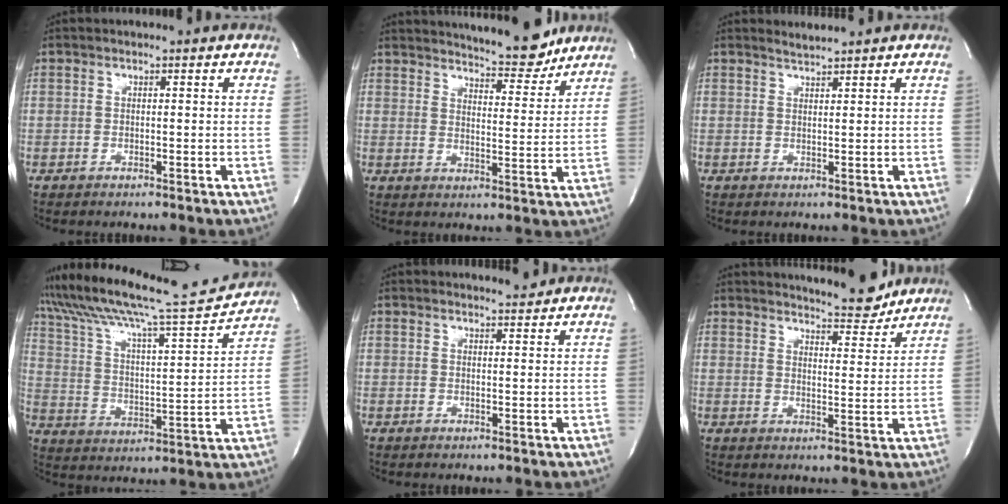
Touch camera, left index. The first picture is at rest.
{"total": 10.3, "force": [9.6, 1.3, 3.4], "torque": [-0.049, -0.020, 0.129]}
{"total": 1.2, "force": [1.1, -0.4, -0.1], "torque": [0.001, -0.005, 0.024]}
{"total": 18.9, "force": [17.5, -0.4, 7.1], "torque": [-0.133, -0.034, 0.274]}
{"total": 1.3, "force": [1.3, 0.0, 0.0], "torque": [-0.006, -0.010, 0.020]}
{"total": 7.4, "force": [7.1, 0.7, 1.8], "torque": [-0.031, -0.021, 0.095]}